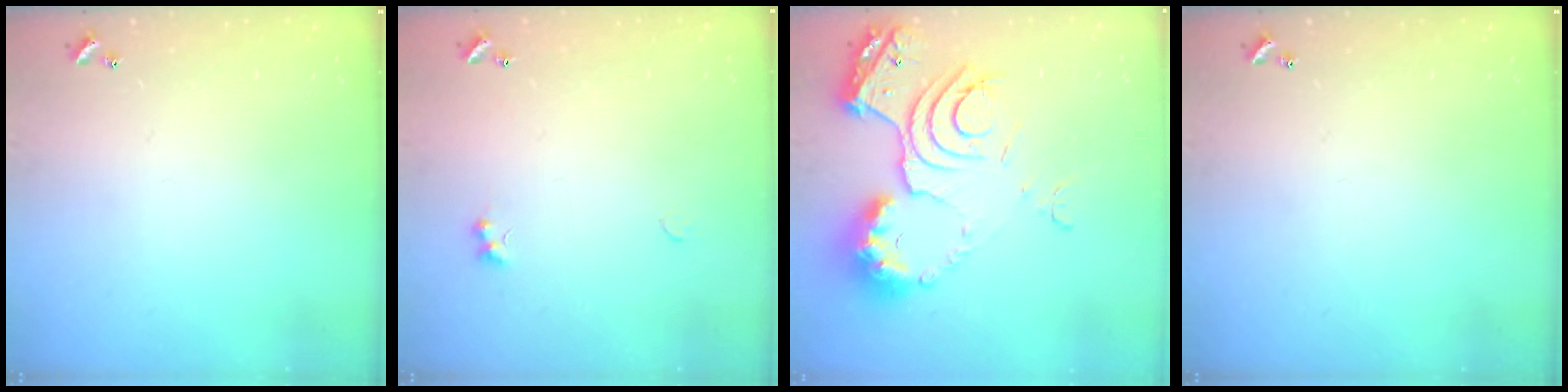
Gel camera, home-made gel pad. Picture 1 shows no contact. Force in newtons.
{"total": 1.8, "press": 1.7, "slide": 0.4}
{"total": 15.1, "press": 15.0, "slide": 1.3}
{"total": 0.0}